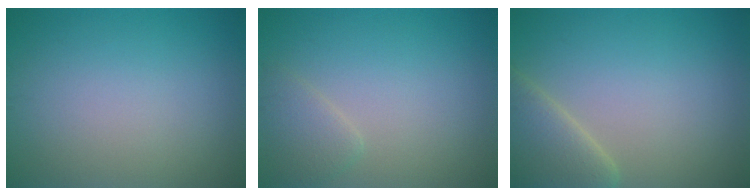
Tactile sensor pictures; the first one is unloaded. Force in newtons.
{"total": 1.8, "press": 1.8, "slide": 0.1}
{"total": 4.6, "press": 4.6, "slide": 0.4}